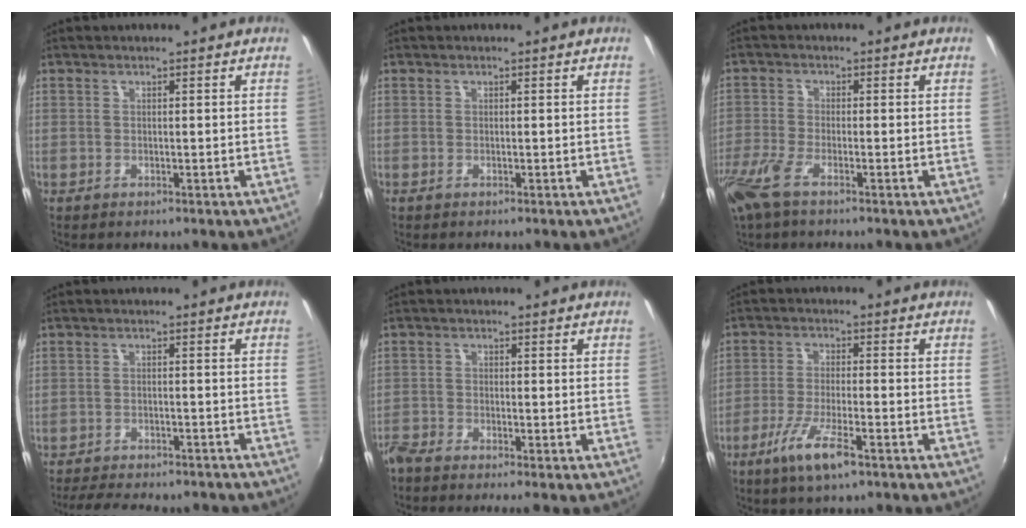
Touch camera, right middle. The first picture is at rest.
{"total": 0.0}
{"total": 7.6, "force": [-5.1, 2.0, 5.3], "torque": [-0.133, -0.026, -0.104]}
{"total": 11.5, "force": [-10.1, 2.7, 4.8], "torque": [-0.109, -0.017, -0.139]}
{"total": 4.1, "force": [-3.8, 0.3, 1.7], "torque": [-0.053, -0.016, -0.077]}
{"total": 8.1, "force": [-4.7, 1.2, 6.5], "torque": [-0.139, -0.014, -0.087]}